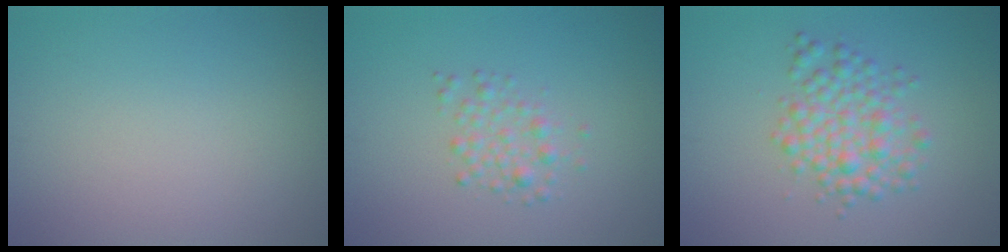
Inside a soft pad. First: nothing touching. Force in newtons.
{"total": 1.8, "press": 1.8, "slide": 0.0}
{"total": 3.8, "press": 3.8, "slide": 0.0}